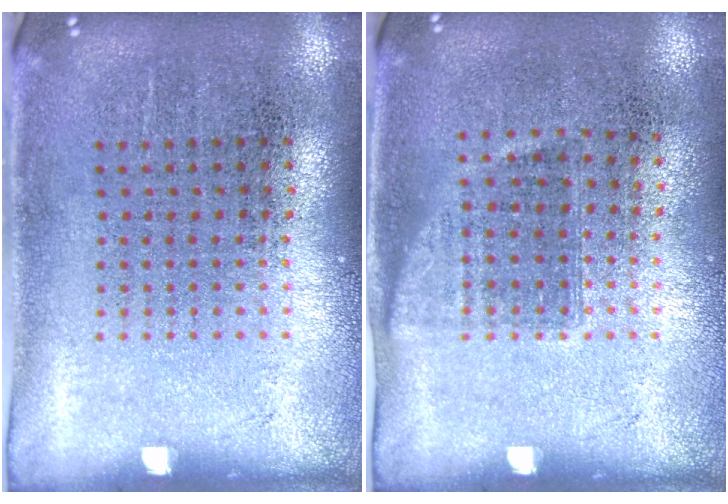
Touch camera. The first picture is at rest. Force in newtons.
{"total": 0.9, "press": 0.8, "slide": 0.4}